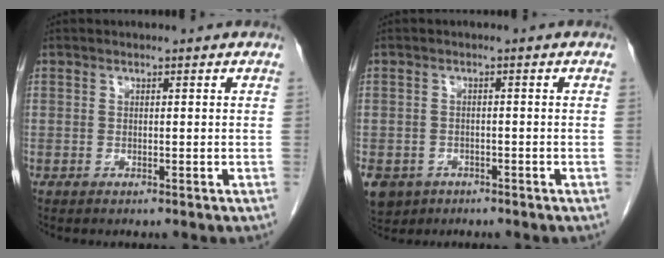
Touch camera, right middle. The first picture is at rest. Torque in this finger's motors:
{"motor_torque": [0.52, -0.60, 0.24, 0.08]}